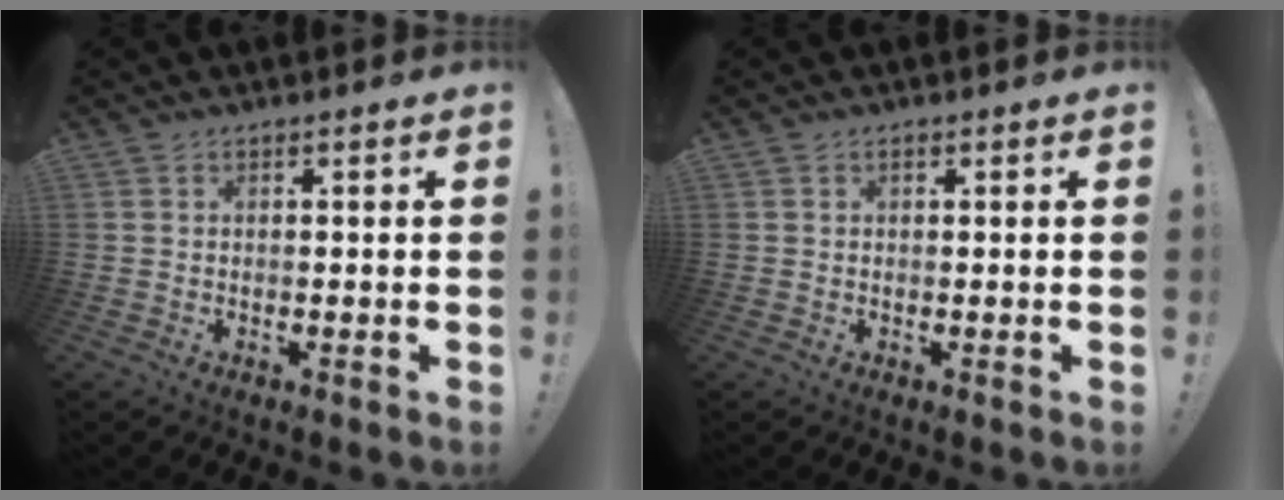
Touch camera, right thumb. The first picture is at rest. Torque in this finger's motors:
{"motor_torque": [-0.09, 0.21, 0.23, -0.02, -0.03]}